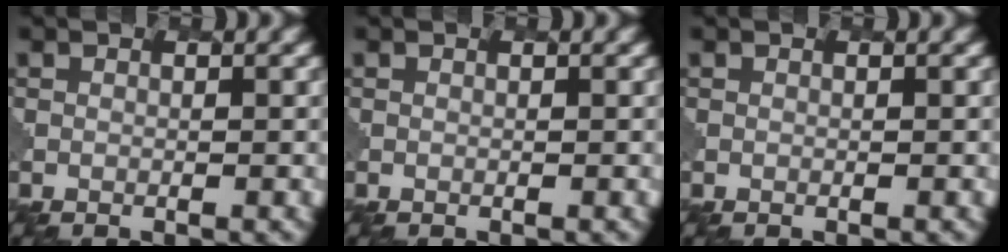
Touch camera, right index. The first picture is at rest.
{"total": 0.0}
{"total": 0.0}